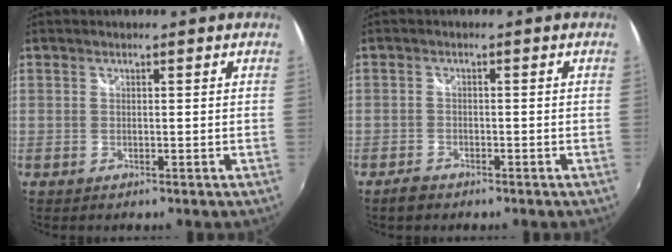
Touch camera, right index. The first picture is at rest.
{"total": 2.6, "force": [-2.1, 1.3, 0.9], "torque": [-0.027, -0.001, -0.039]}